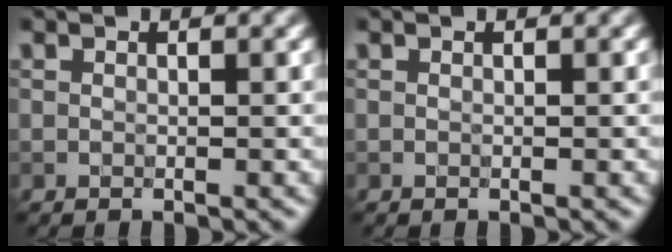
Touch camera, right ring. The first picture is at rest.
{"total": 0.0}